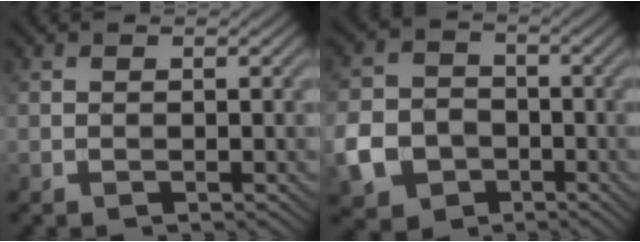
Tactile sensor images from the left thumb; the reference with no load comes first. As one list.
[{"total": 7.6, "force": [-3.2, 6.0, 3.4], "torque": [-0.090, -0.014, -0.073]}]